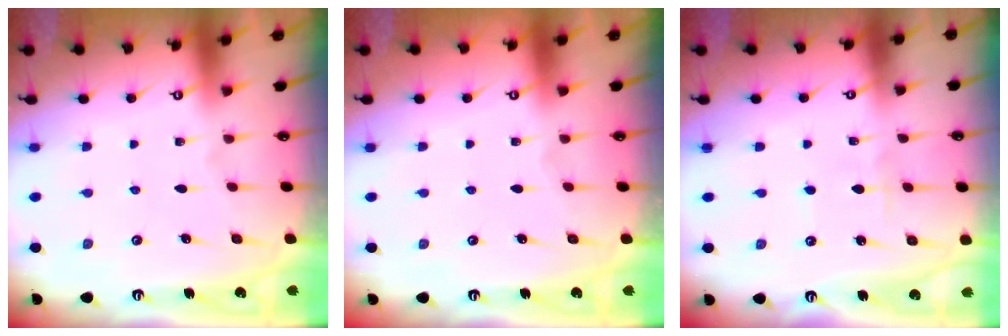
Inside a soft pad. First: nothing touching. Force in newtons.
{"total": 0.0}
{"total": 2.4, "press": 2.4, "slide": 0.3}